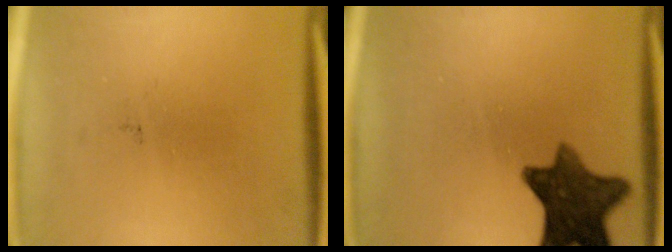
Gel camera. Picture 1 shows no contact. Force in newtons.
{"total": 10.9}